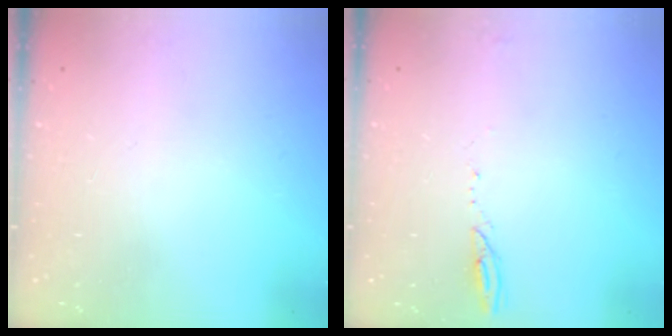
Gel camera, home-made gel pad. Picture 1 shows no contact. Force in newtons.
{"total": 3.3, "press": 3.3, "slide": 0.4}